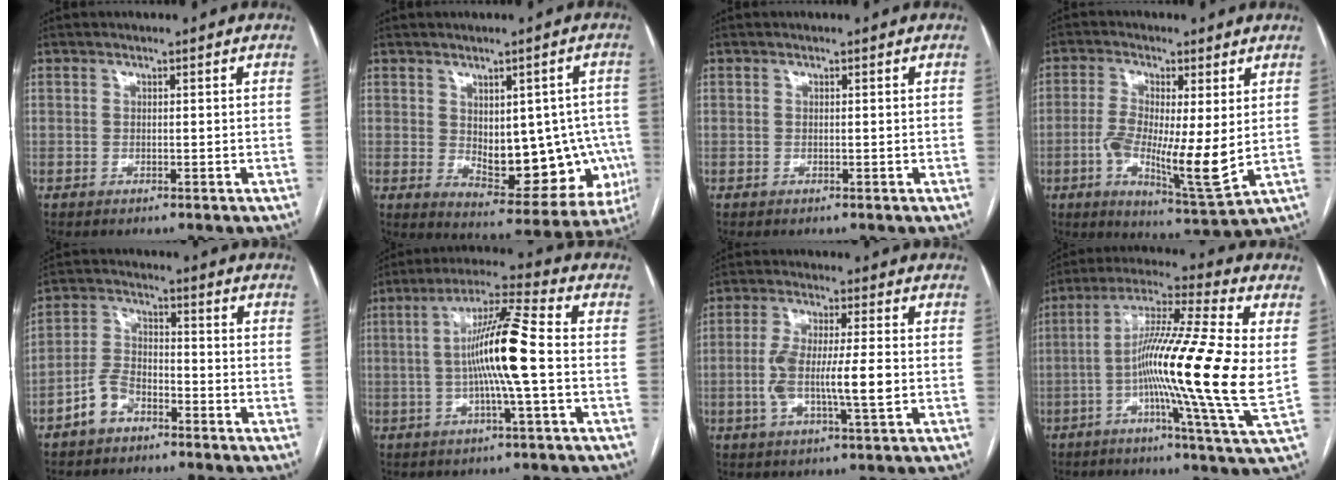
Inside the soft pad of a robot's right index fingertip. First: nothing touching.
{"total": 14.3, "force": [-1.0, 7.1, 12.4], "torque": [-0.155, 0.009, 0.012]}
{"total": 0.0}
{"total": 11.3, "force": [-0.8, 2.1, 11.1], "torque": [-0.202, -0.018, -0.012]}
{"total": 6.0, "force": [-3.7, 3.5, 3.2], "torque": [-0.077, 0.015, -0.072]}
{"total": 11.7, "force": [-0.8, -0.1, 11.7], "torque": [-0.214, 0.013, -0.022]}
{"total": 9.6, "force": [-1.3, 1.1, 9.5], "torque": [-0.180, 0.005, -0.026]}
{"total": 18.9, "force": [-0.6, -0.6, 18.9], "torque": [-0.325, -0.004, -0.031]}